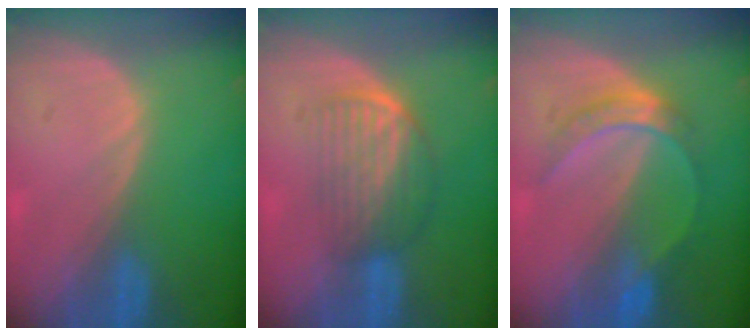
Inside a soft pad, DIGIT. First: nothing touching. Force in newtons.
{"total": 7.0, "press": 5.9, "slide": 3.7}
{"total": 5.1, "press": 5.1, "slide": 0.5}